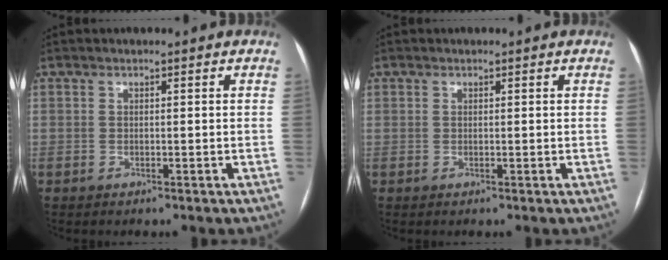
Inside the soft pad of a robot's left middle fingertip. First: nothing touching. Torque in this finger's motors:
{"motor_torque": [0.71, 0.00, 1.06, 0.19]}